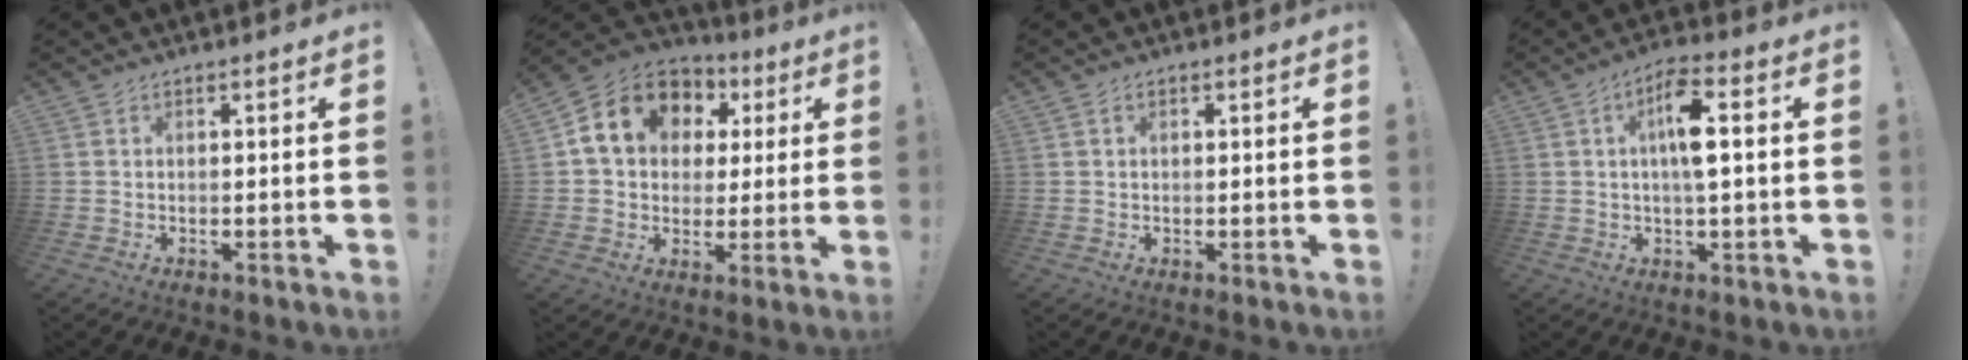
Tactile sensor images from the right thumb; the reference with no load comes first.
{"total": 15.2, "force": [5.6, 12.1, 7.4], "torque": [-0.112, -0.017, 0.113]}
{"total": 0.6, "force": [0.2, 0.5, 0.3], "torque": [-0.008, 0.004, 0.004]}
{"total": 9.3, "force": [1.2, 2.5, 8.8], "torque": [-0.146, 0.005, 0.017]}